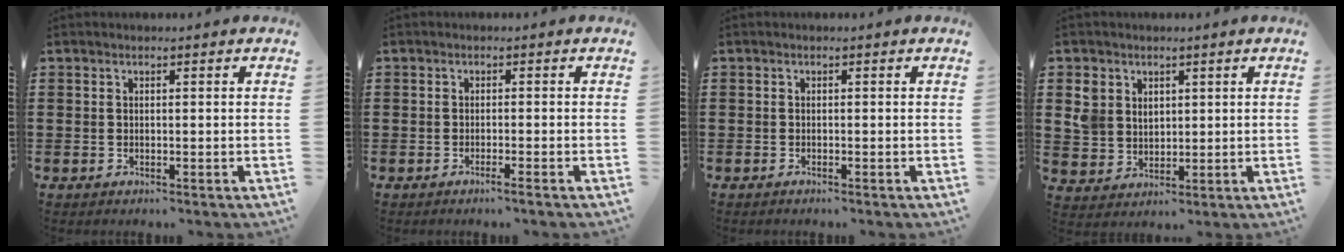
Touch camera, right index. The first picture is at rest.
{"total": 1.2, "force": [-0.9, -0.2, 0.8], "torque": [-0.014, -0.004, -0.017]}
{"total": 0.5, "force": [-0.5, 0.0, 0.1], "torque": [-0.003, -0.002, -0.010]}
{"total": 5.1, "force": [2.3, 4.4, 1.2], "torque": [-0.046, 0.016, 0.043]}